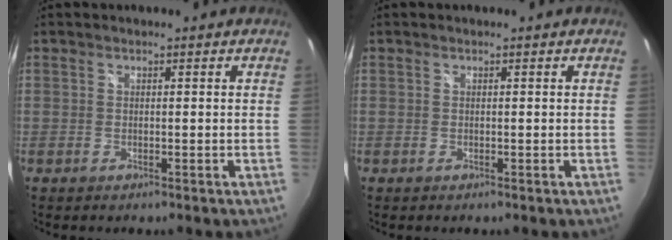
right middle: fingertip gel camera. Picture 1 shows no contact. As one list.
[{"total": 0.0}]